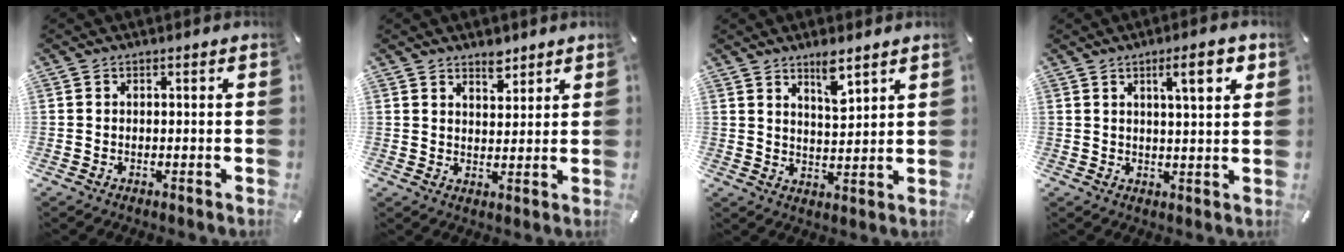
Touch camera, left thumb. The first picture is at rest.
{"total": 4.5, "force": [3.6, 2.4, 1.4], "torque": [-0.001, -0.023, 0.061]}
{"total": 6.0, "force": [5.0, 1.4, 3.1], "torque": [-0.040, -0.034, 0.083]}
{"total": 8.4, "force": [3.7, 1.8, 7.3], "torque": [-0.110, -0.009, 0.051]}